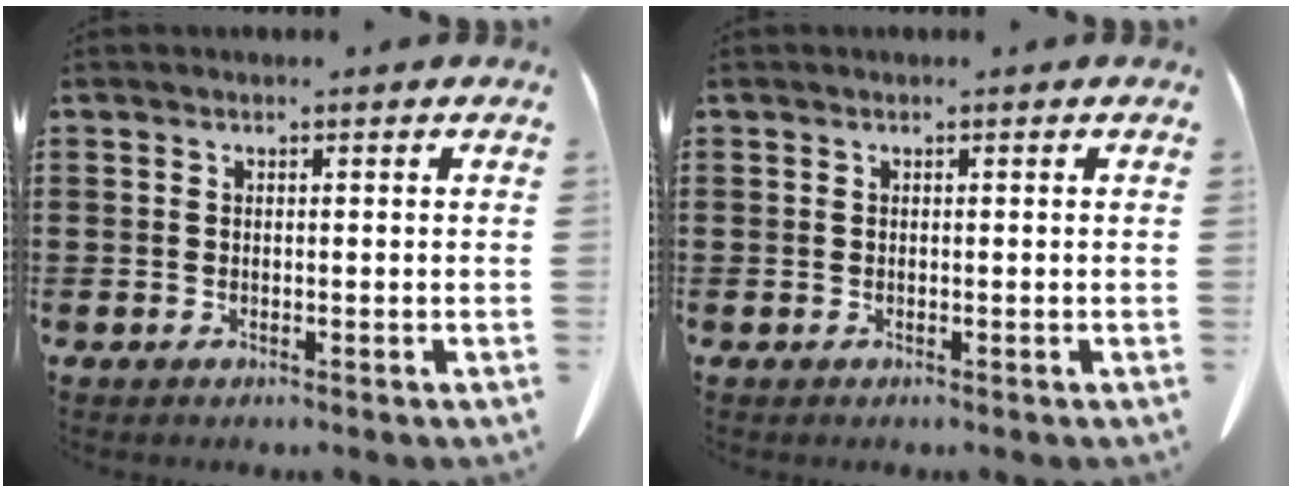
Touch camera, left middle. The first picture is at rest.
{"total": 0.0}